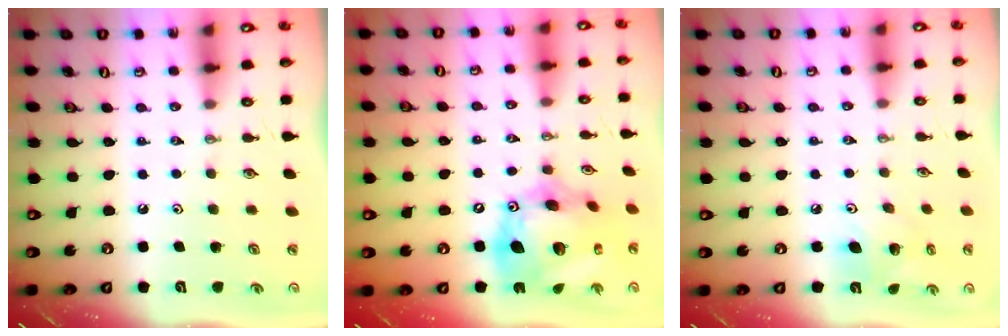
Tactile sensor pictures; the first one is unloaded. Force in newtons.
{"total": 22.7, "press": 22.5, "slide": 2.6}
{"total": 8.3, "press": 8.1, "slide": 2.0}